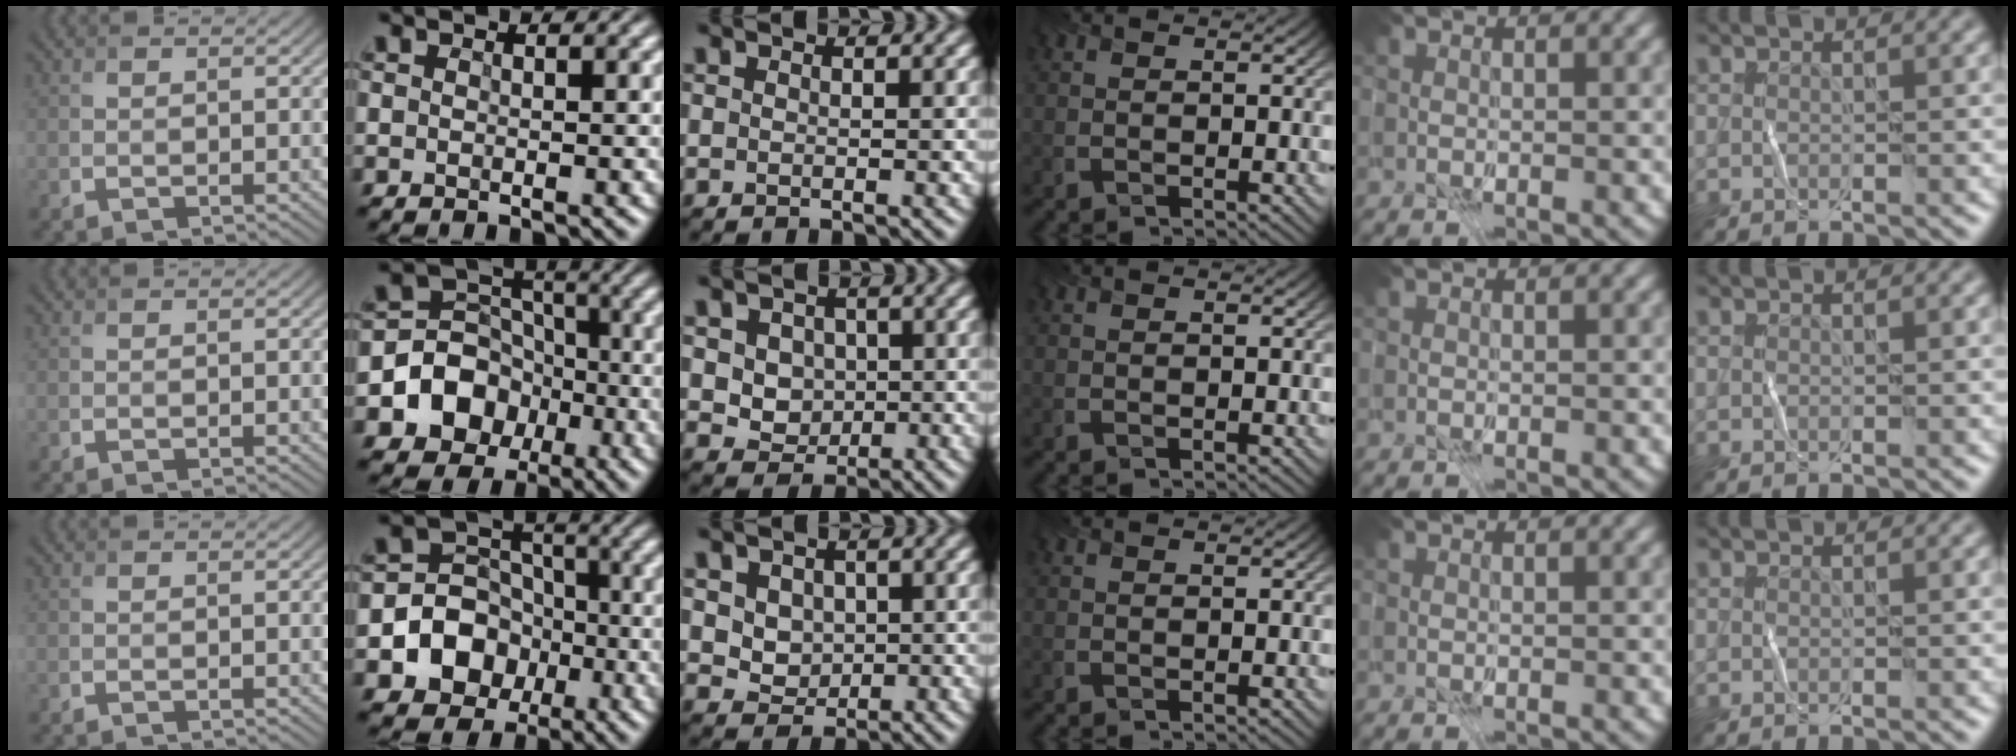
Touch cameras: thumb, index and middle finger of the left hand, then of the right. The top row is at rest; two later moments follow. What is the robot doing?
{"motion": "fold", "object": "file"}